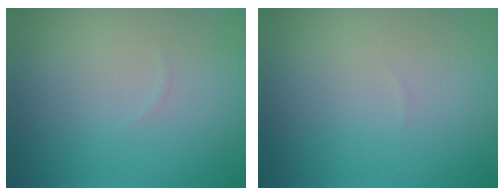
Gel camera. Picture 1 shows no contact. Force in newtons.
{"total": 0.0}